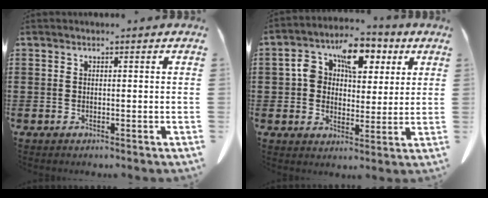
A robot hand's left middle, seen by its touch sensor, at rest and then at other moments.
{"total": 9.1, "force": [3.9, 5.7, 6.0], "torque": [-0.115, 0.009, 0.066]}